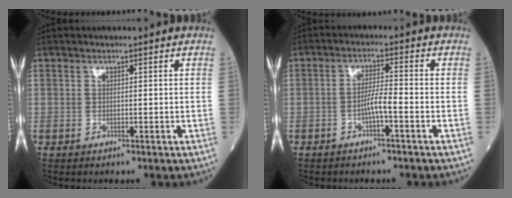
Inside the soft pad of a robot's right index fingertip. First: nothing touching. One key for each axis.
{"total": 3.3, "fx": -1.5, "fy": -0.1, "fz": 3.0, "tx": -0.054, "ty": 0.005, "tz": -0.029}